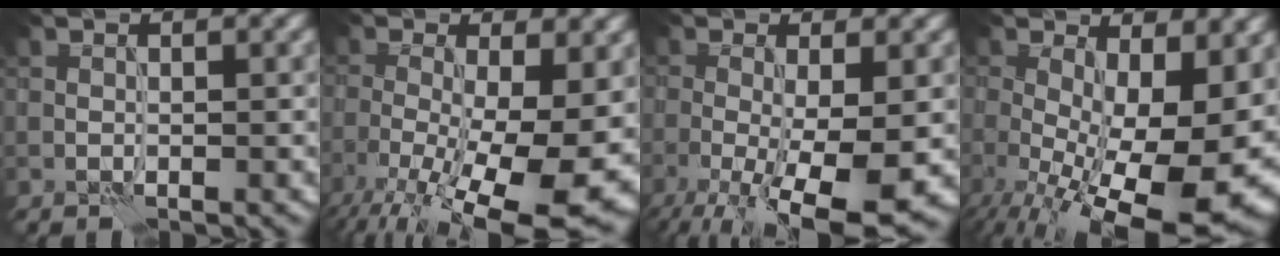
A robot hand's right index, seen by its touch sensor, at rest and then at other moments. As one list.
[{"total": 15.7, "force": [-5.3, 6.0, 13.6], "torque": [-0.223, -0.034, -0.069]}, {"total": 9.6, "force": [-3.5, 2.7, 8.5], "torque": [-0.142, -0.015, -0.056]}, {"total": 16.6, "force": [-2.9, 7.6, 14.5], "torque": [-0.202, -0.047, -0.009]}]